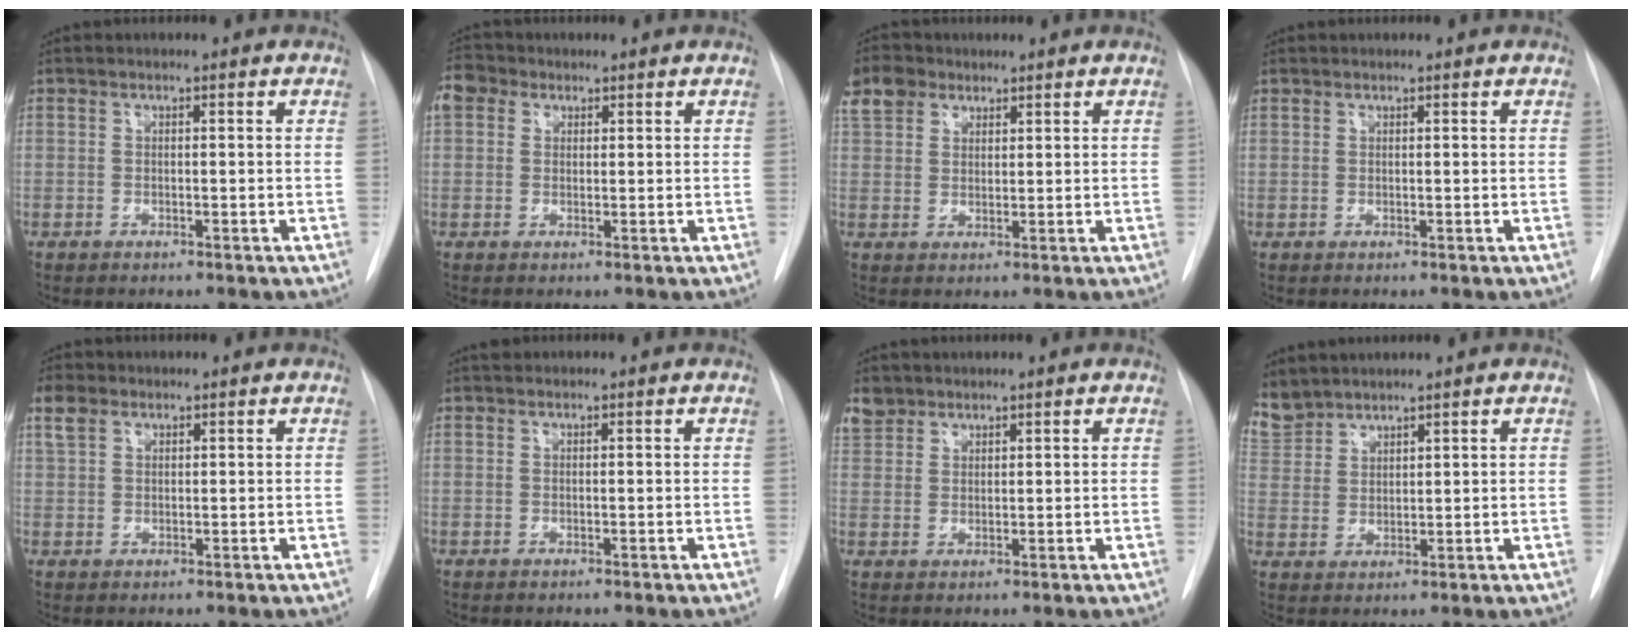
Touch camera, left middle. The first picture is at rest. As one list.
[{"total": 4.8, "force": [2.3, 3.7, 1.9], "torque": [-0.050, 0.025, 0.045]}, {"total": 5.9, "force": [3.8, 4.1, 1.9], "torque": [-0.054, 0.020, 0.079]}, {"total": 0.5, "force": [0.4, 0.3, 0.0], "torque": [-0.003, -0.002, 0.006]}, {"total": 3.2, "force": [2.0, 2.0, 1.4], "torque": [-0.036, 0.015, 0.042]}, {"total": 0.7, "force": [0.6, 0.3, 0.1], "torque": [-0.009, 0.014, 0.013]}, {"total": 4.0, "force": [3.2, 2.3, 0.2], "torque": [0.000, 0.008, 0.064]}, {"total": 6.8, "force": [6.3, 2.5, 0.4], "torque": [-0.013, 0.009, 0.138]}]